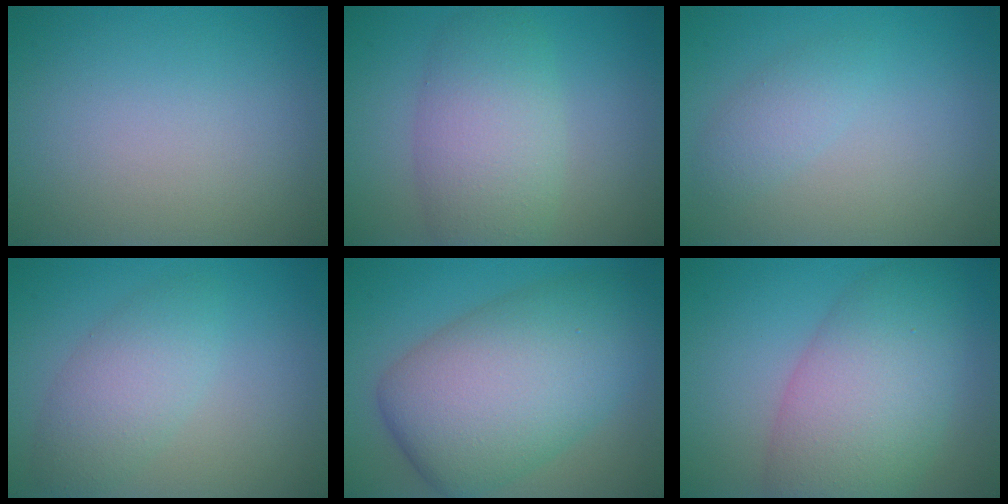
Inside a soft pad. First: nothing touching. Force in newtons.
{"total": 5.9, "press": 5.9, "slide": 0.3}
{"total": 1.6, "press": 1.6, "slide": 0.0}
{"total": 3.5, "press": 3.5, "slide": 0.1}
{"total": 11.3, "press": 11.3, "slide": 0.1}
{"total": 8.6, "press": 8.6, "slide": 0.3}